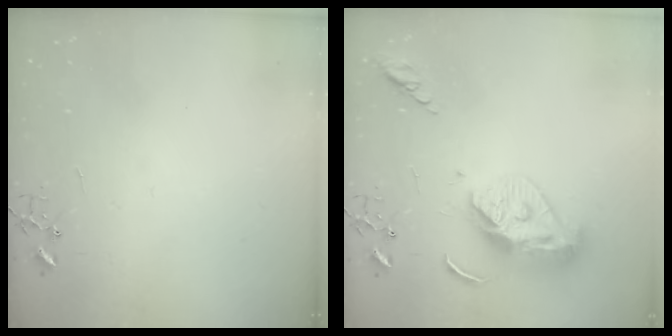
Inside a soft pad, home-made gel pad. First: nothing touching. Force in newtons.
{"total": 12.7, "press": 12.7, "slide": 0.9}